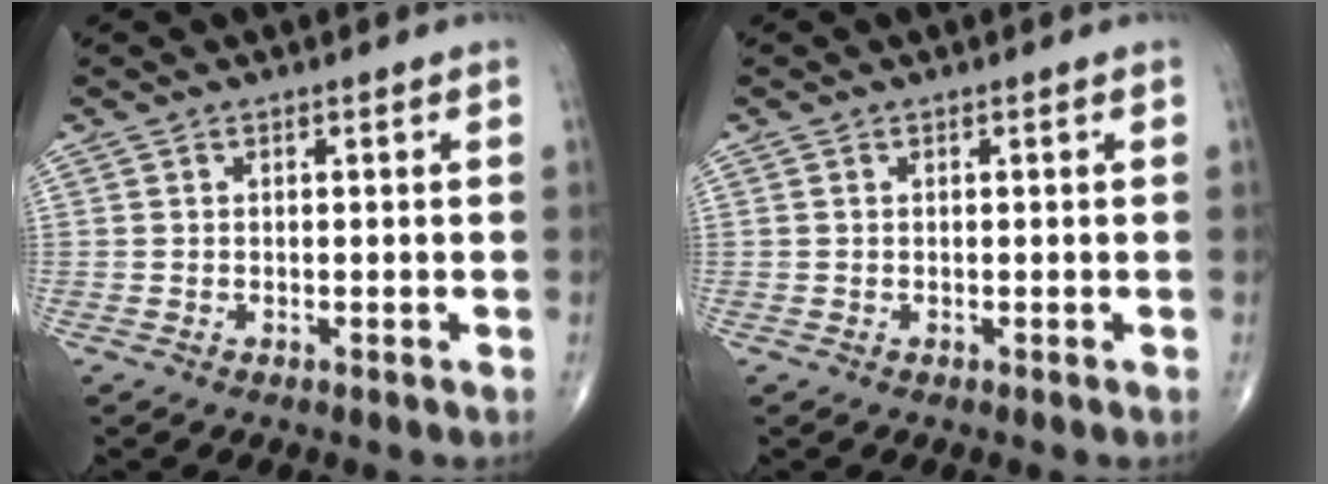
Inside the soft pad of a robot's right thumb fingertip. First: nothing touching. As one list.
[{"total": 0.0}]